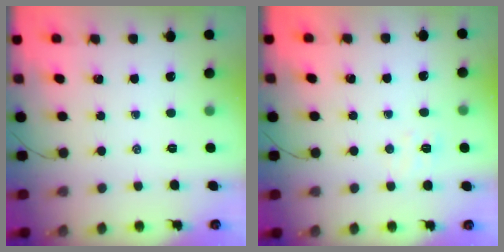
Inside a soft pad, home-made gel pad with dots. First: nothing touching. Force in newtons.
{"total": 4.1, "press": 3.9, "slide": 1.1}